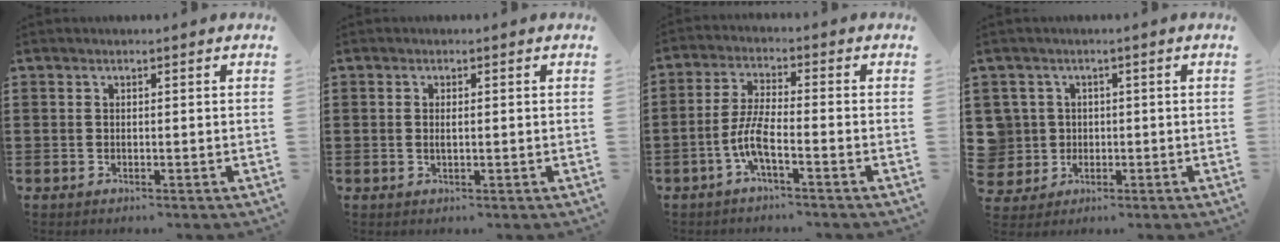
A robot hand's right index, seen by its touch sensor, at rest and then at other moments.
{"total": 1.5, "force": [-0.1, 0.4, 1.5], "torque": [-0.028, -0.001, -0.001]}
{"total": 6.1, "force": [-2.8, 1.1, 5.3], "torque": [-0.132, -0.013, -0.060]}
{"total": 4.5, "force": [-0.1, 4.4, 0.5], "torque": [-0.045, 0.010, -0.006]}